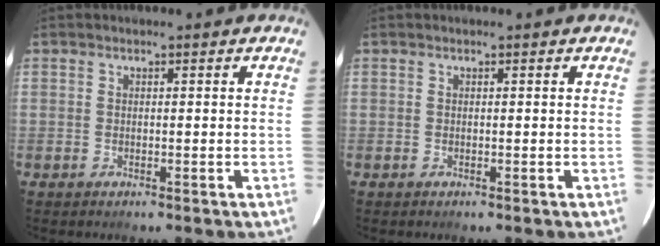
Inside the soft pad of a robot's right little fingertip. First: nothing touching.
{"total": 0.0}